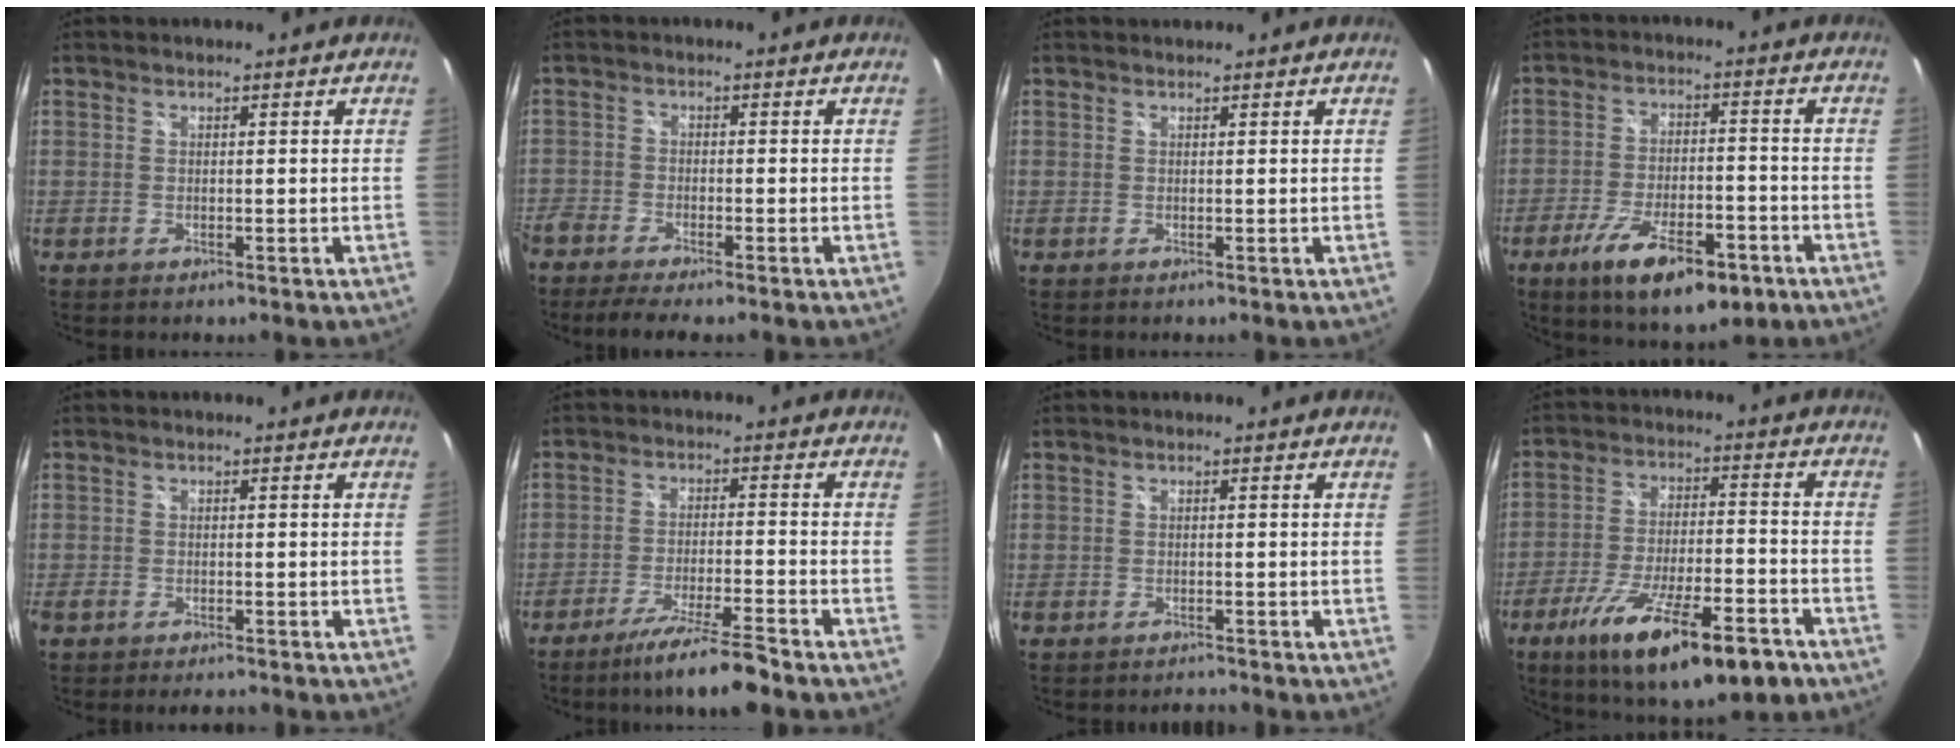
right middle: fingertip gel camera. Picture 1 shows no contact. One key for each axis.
{"total": 6.2, "fx": -5.3, "fy": 1.0, "fz": 3.2, "tx": -0.092, "ty": -0.025, "tz": -0.097}
{"total": 0.6, "fx": 0.5, "fy": 0.0, "fz": -0.1, "tx": 0.001, "ty": 0.003, "tz": 0.010}
{"total": 15.0, "fx": -8.7, "fy": 5.2, "fz": 11.0, "tx": -0.206, "ty": -0.027, "tz": -0.135}
{"total": 3.7, "fx": -3.1, "fy": 1.3, "fz": 1.7, "tx": -0.043, "ty": -0.015, "tz": -0.051}
{"total": 9.4, "fx": -7.9, "fy": -0.7, "fz": 5.1, "tx": -0.107, "ty": -0.011, "tz": -0.133}
{"total": 1.8, "fx": -1.8, "fy": 0.3, "fz": 0.3, "tx": -0.007, "ty": -0.007, "tz": -0.028}
{"total": 20.3, "fx": -12.4, "fy": 5.5, "fz": 15.1, "tx": -0.263, "ty": -0.044, "tz": -0.191}